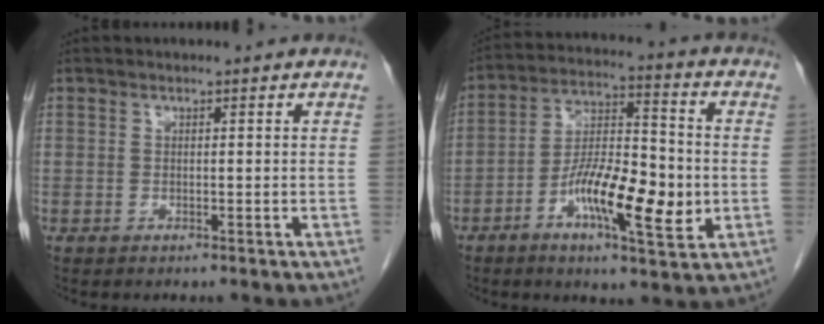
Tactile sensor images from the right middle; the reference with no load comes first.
{"total": 13.3, "force": [-3.7, 3.4, 12.4], "torque": [-0.221, 0.000, -0.065]}